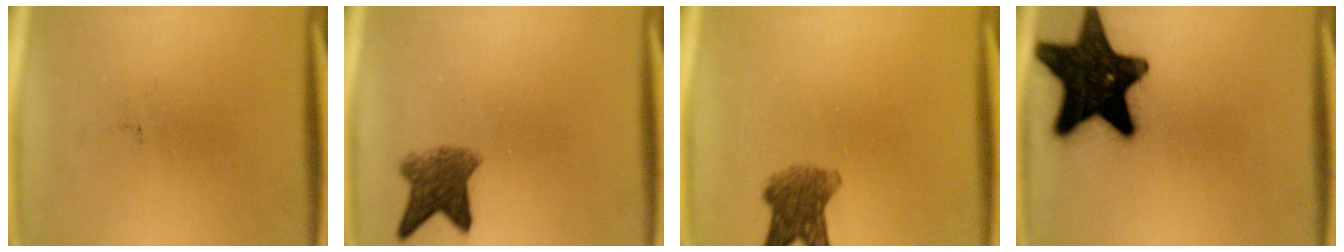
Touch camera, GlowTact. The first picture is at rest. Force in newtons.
{"total": 5.3}
{"total": 6.1}
{"total": 19.5}